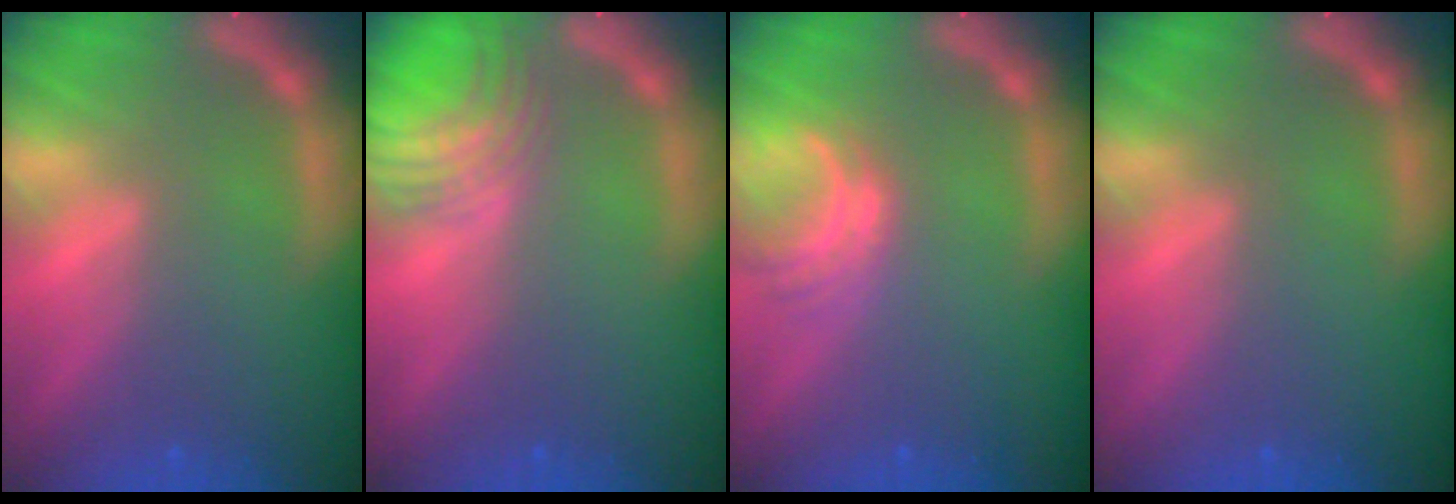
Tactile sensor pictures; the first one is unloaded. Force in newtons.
{"total": 5.5}
{"total": 3.0}
{"total": 0.0}